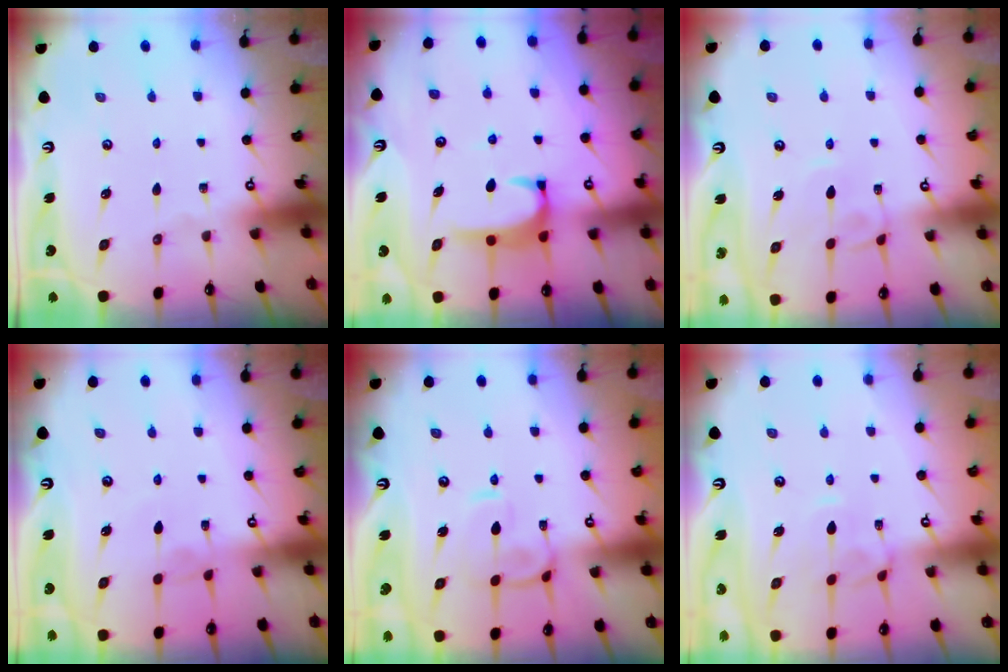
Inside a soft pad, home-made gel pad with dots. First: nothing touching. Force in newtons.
{"total": 2.4, "press": 2.3, "slide": 0.7}
{"total": 2.6, "press": 2.6, "slide": 0.3}
{"total": 2.9, "press": 2.9, "slide": 0.3}
{"total": 3.3, "press": 3.2, "slide": 0.9}
{"total": 1.3, "press": 1.2, "slide": 0.6}